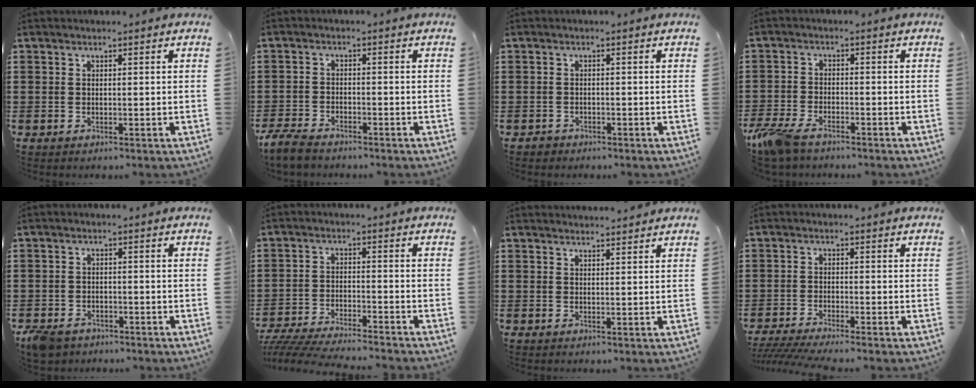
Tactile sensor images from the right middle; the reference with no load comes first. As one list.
[{"total": 3.9, "force": [-3.5, 0.9, 1.5], "torque": [-0.052, -0.005, -0.078]}, {"total": 0.9, "force": [-0.8, 0.4, 0.0], "torque": [-0.003, 0.002, -0.018]}, {"total": 5.2, "force": [-4.0, 1.8, 2.9], "torque": [-0.087, -0.010, -0.085]}, {"total": 2.6, "force": [-2.2, 1.1, 0.7], "torque": [-0.030, -0.002, -0.050]}, {"total": 4.9, "force": [-4.8, 0.0, 1.1], "torque": [-0.031, -0.009, -0.100]}, {"total": 1.6, "force": [1.6, -0.2, -0.1], "torque": [-0.002, -0.001, 0.032]}, {"total": 2.7, "force": [-2.4, -0.1, 1.3], "torque": [-0.037, -0.008, -0.053]}]